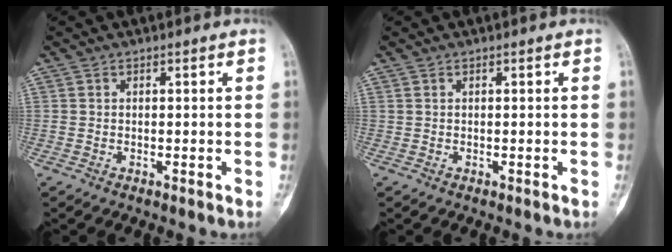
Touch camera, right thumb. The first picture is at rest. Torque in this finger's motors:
{"motor_torque": [0.00, -0.10, 0.02, -0.18, 0.02]}